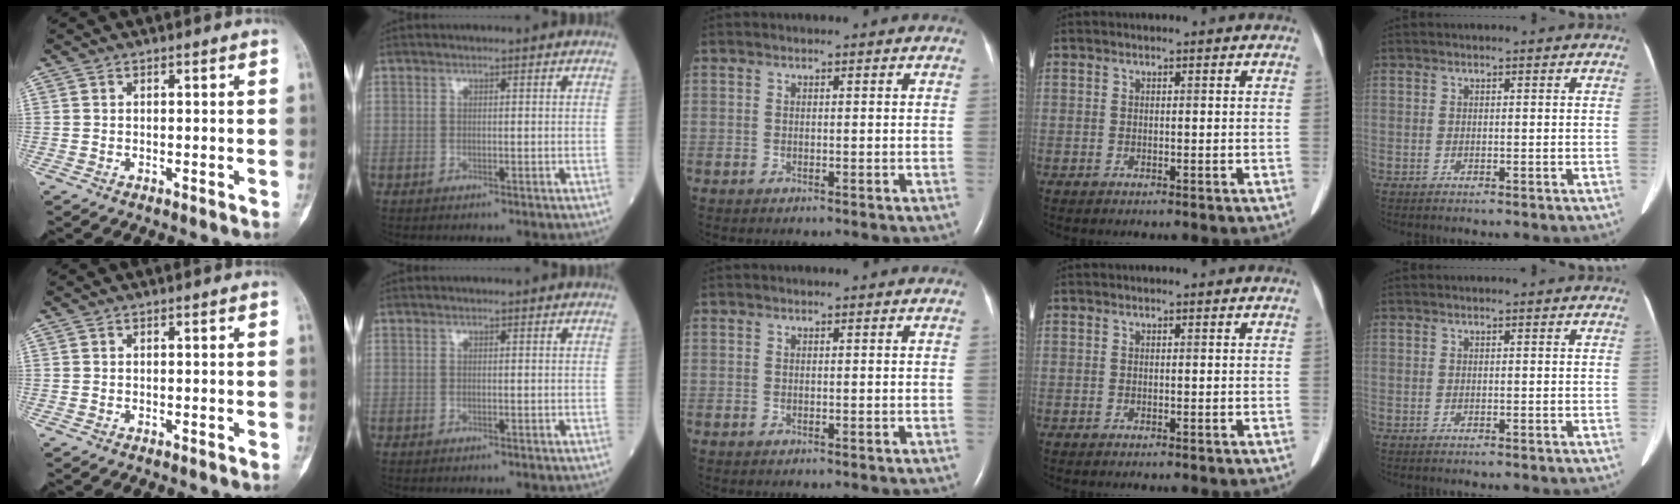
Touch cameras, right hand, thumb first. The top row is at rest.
{}